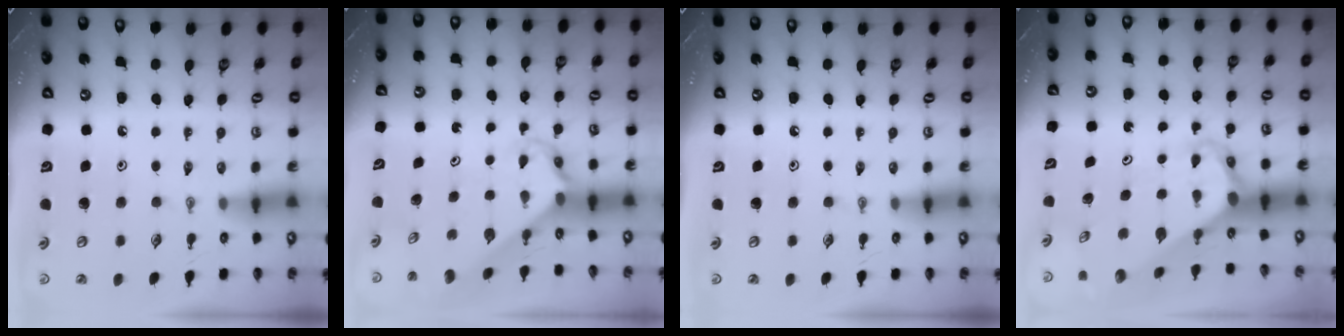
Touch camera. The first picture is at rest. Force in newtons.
{"total": 2.5, "press": 2.5, "slide": 0.2}
{"total": 0.0}
{"total": 6.1, "press": 6.1, "slide": 0.3}